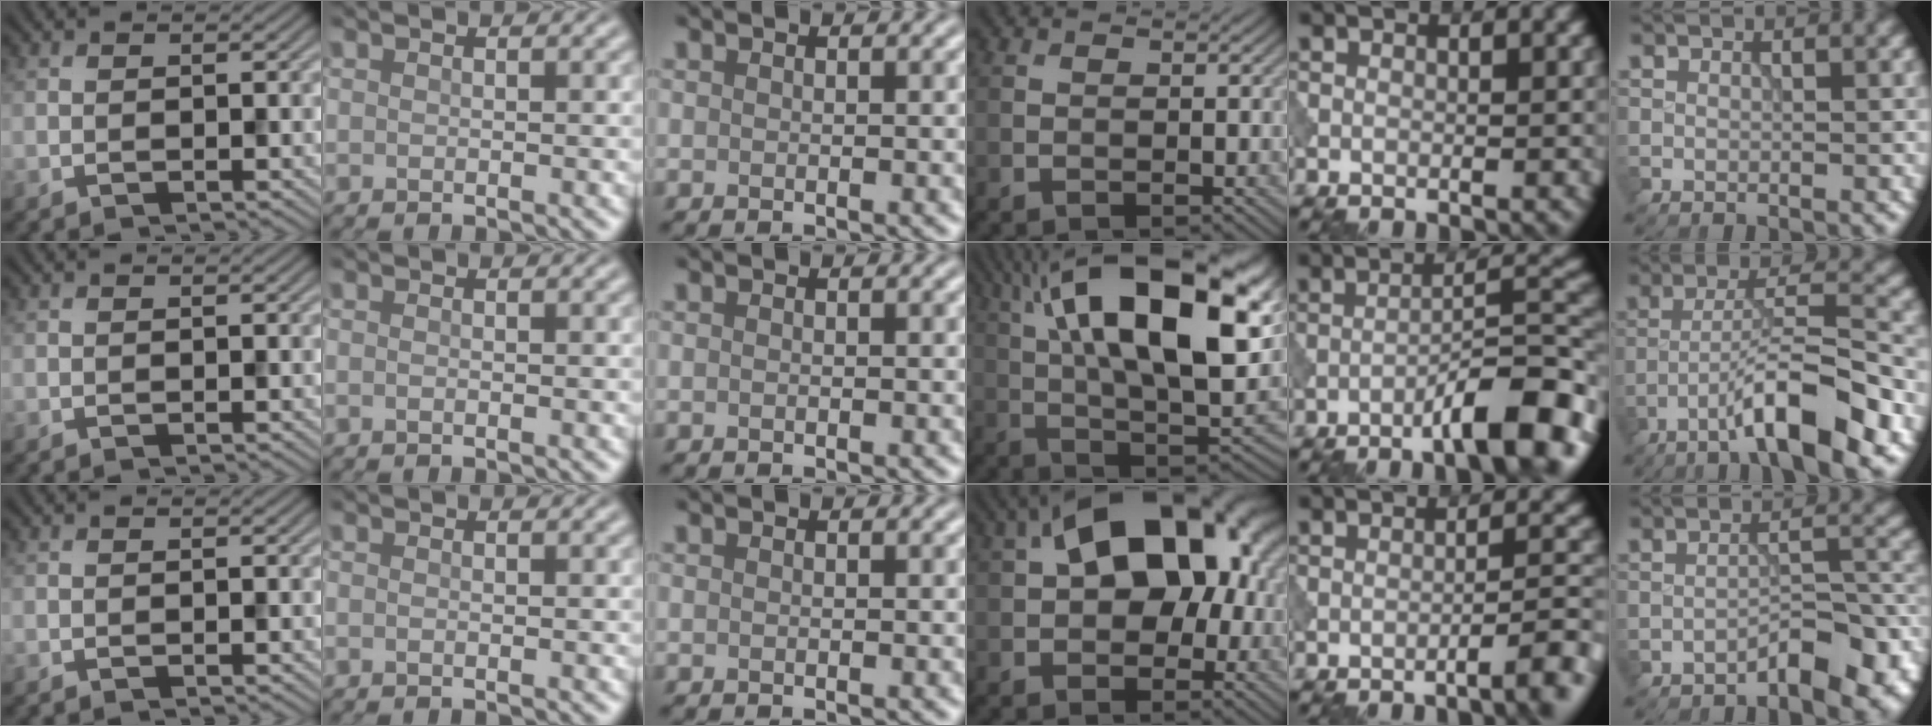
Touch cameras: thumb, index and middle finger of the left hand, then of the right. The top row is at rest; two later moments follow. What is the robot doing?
{"motion": "dispense", "object": "syringe"}